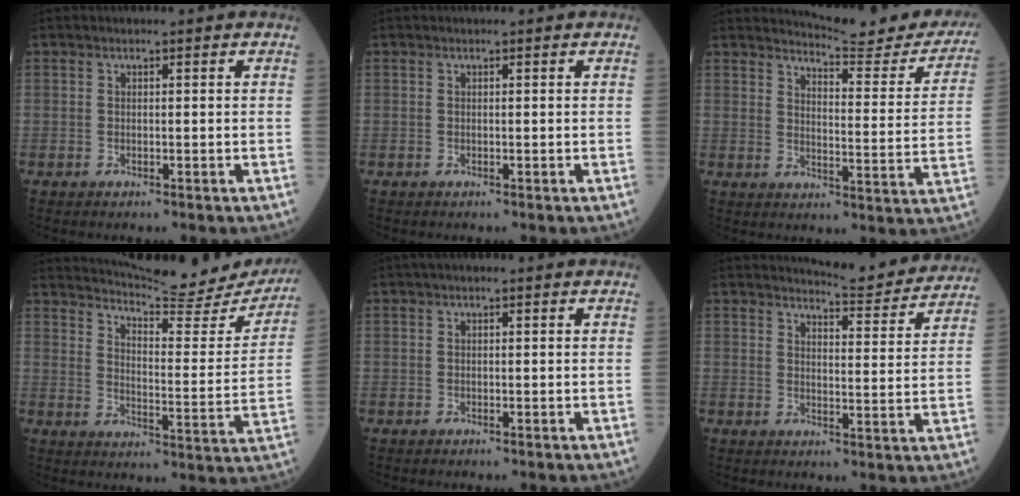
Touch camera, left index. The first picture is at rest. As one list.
[{"total": 0.0}, {"total": 16.1, "force": [15.6, 1.6, 3.6], "torque": [-0.034, -0.082, 0.172]}, {"total": 20.8, "force": [20.0, 1.6, 5.3], "torque": [-0.083, -0.078, 0.249]}, {"total": 0.7, "force": [0.3, 0.3, 0.6], "torque": [-0.012, 0.009, 0.002]}, {"total": 10.0, "force": [9.9, 0.5, 1.6], "torque": [-0.023, -0.019, 0.115]}]